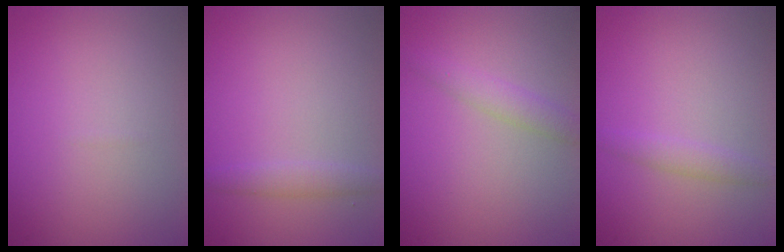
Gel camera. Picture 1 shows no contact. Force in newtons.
{"total": 1.5, "press": 1.5, "slide": 0.1}
{"total": 1.9, "press": 1.9, "slide": 0.0}
{"total": 1.5, "press": 1.5, "slide": 0.0}